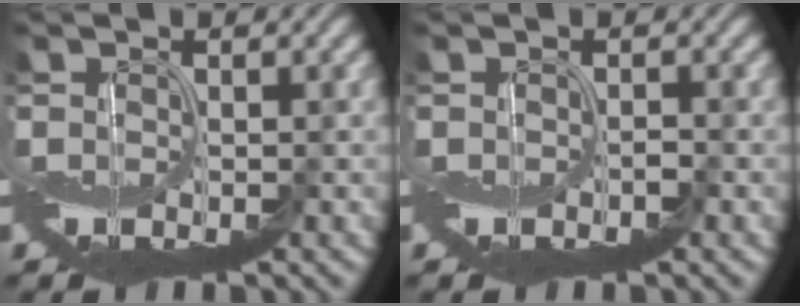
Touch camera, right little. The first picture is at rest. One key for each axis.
{"total": 0.7, "fx": -0.6, "fy": 0.2, "fz": 0.3, "tx": -0.007, "ty": -0.001, "tz": -0.010}